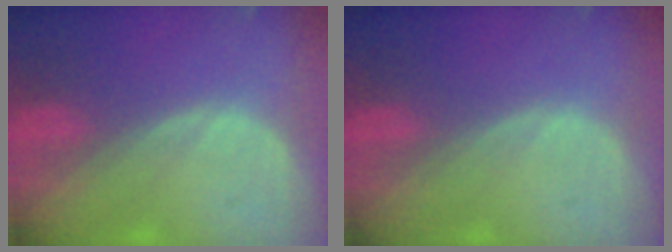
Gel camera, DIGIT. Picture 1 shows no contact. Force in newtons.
{"total": 0.0}